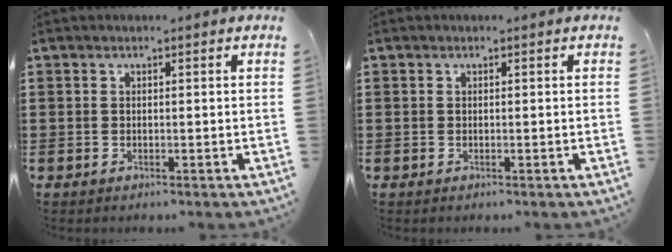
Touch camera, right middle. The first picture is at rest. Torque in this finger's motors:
{"motor_torque": [-0.22, 0.17, -0.01, -0.01]}